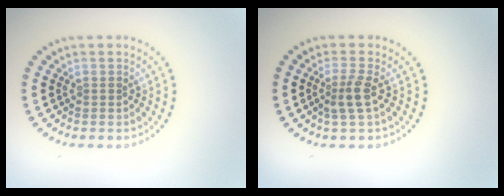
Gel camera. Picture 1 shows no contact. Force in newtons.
{"total": 2.2, "press": 1.9, "slide": 1.1}